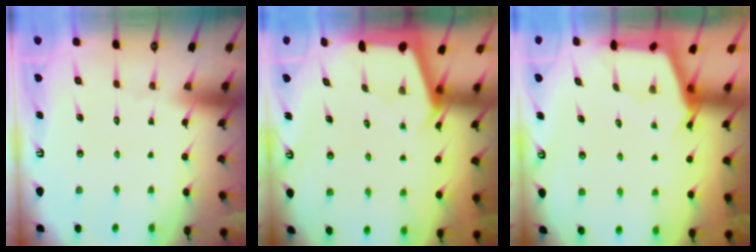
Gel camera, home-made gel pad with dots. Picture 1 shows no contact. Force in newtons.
{"total": 2.4, "press": 2.3, "slide": 0.4}
{"total": 2.6, "press": 2.6, "slide": 0.4}